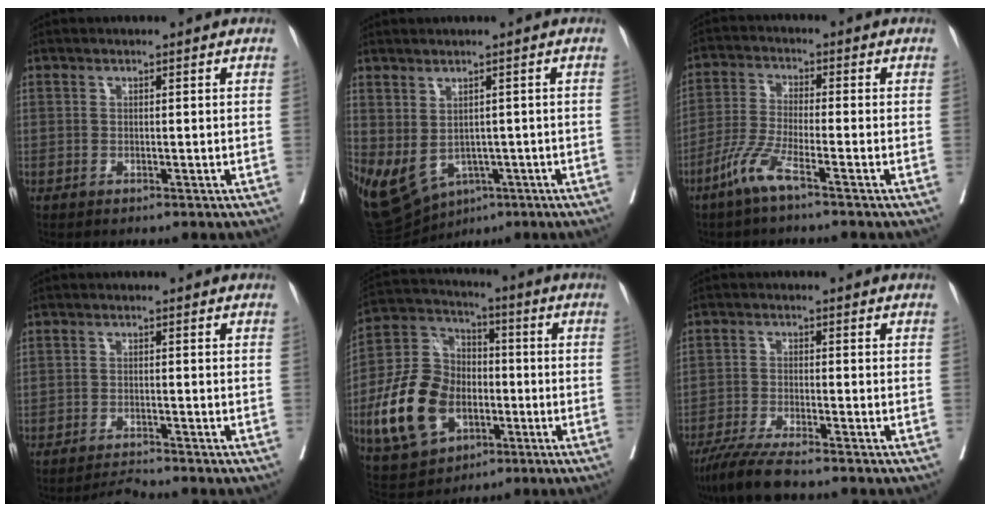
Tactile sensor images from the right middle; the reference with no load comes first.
{"total": 11.7, "force": [-5.2, 7.5, 7.3], "torque": [-0.141, -0.010, -0.068]}
{"total": 5.7, "force": [-3.8, -0.1, 4.3], "torque": [-0.096, -0.010, -0.083]}
{"total": 2.3, "force": [-2.1, -0.9, -0.3], "torque": [0.003, -0.015, -0.035]}
{"total": 15.2, "force": [-4.0, 10.8, 10.0], "torque": [-0.232, 0.018, -0.063]}
{"total": 6.4, "force": [-5.3, -0.2, 3.7], "torque": [-0.064, -0.021, -0.095]}